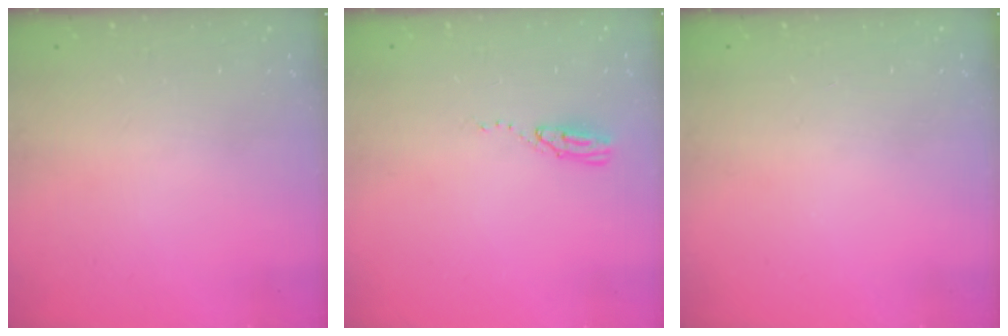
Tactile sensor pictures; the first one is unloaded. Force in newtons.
{"total": 3.8, "press": 3.8, "slide": 0.2}
{"total": 0.0}